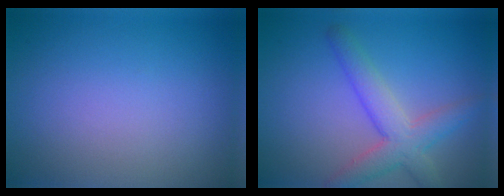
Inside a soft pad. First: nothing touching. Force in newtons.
{"total": 4.6, "press": 4.6, "slide": 0.3}